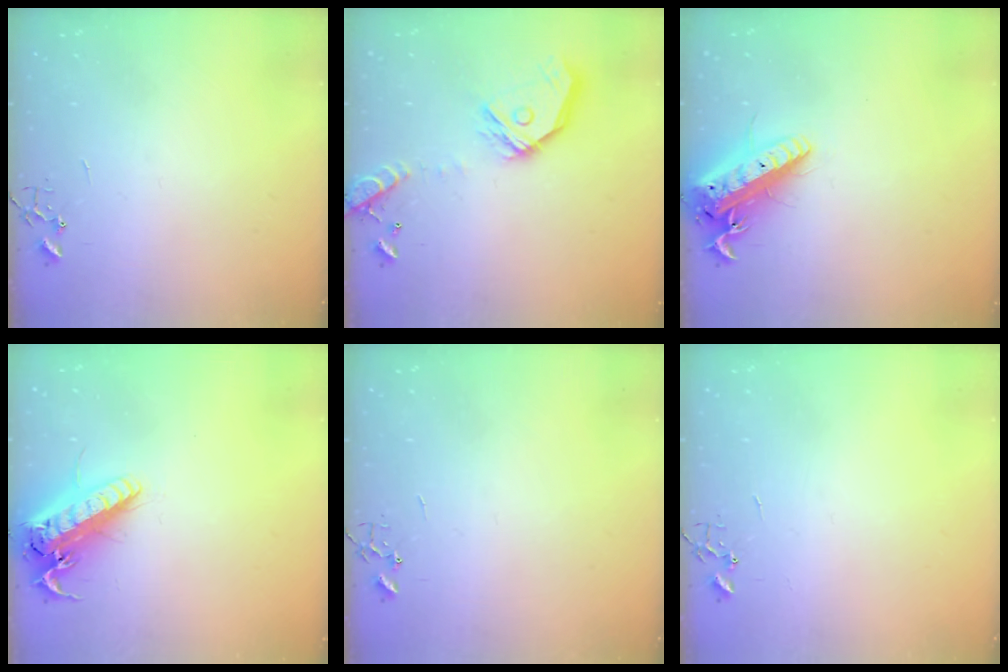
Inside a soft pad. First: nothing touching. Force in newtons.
{"total": 17.0, "press": 16.8, "slide": 2.7}
{"total": 16.9, "press": 16.6, "slide": 3.2}
{"total": 19.1, "press": 18.8, "slide": 3.3}
{"total": 0.0}
{"total": 0.0}